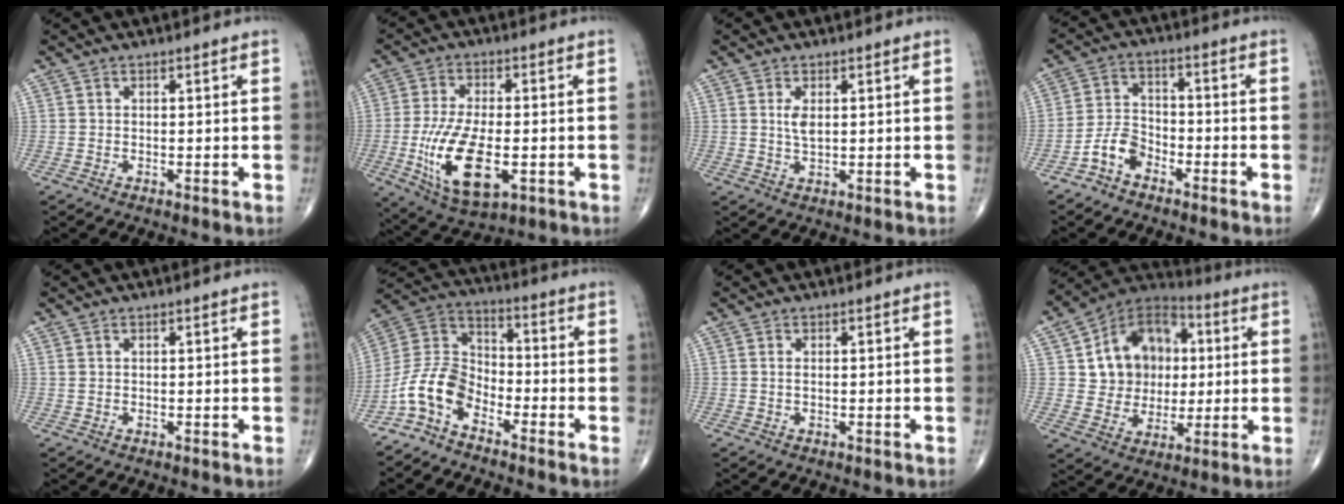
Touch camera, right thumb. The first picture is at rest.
{"total": 14.9, "force": [-3.4, 6.9, 12.8], "torque": [-0.246, -0.007, -0.048]}
{"total": 2.9, "force": [0.8, 1.3, 2.5], "torque": [-0.047, -0.006, 0.019]}
{"total": 5.9, "force": [-3.7, 3.5, 2.9], "torque": [-0.047, 0.031, -0.081]}
{"total": 0.6, "force": [0.3, 0.3, 0.4], "torque": [-0.011, 0.010, 0.009]}
{"total": 10.1, "force": [-6.4, 5.0, 6.0], "torque": [-0.118, 0.067, -0.144]}
{"total": 0.9, "force": [0.2, 0.4, 0.8], "torque": [-0.019, 0.002, 0.005]}
{"total": 17.2, "force": [3.2, 13.7, 10.0], "torque": [-0.109, 0.009, 0.053]}